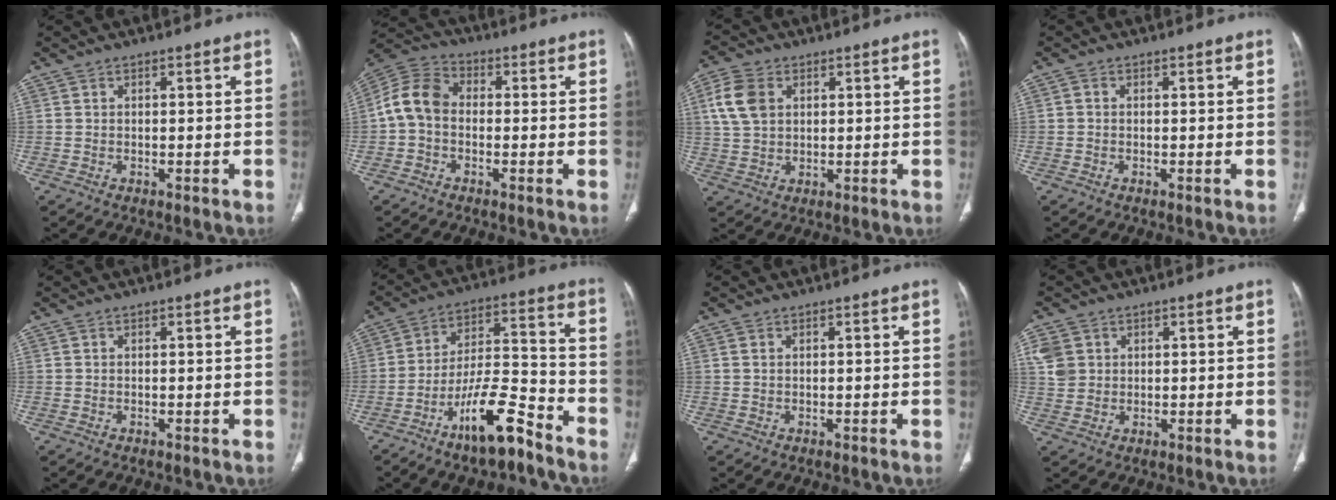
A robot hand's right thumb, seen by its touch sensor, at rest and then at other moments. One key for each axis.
{"total": 9.0, "fx": -0.7, "fy": 6.7, "fz": 5.9, "tx": -0.108, "ty": 0.026, "tz": -0.030}
{"total": 8.2, "fx": 2.5, "fy": 5.7, "fz": 5.3, "tx": -0.107, "ty": 0.002, "tz": 0.051}
{"total": 0.6, "fx": -0.1, "fy": 0.4, "fz": 0.4, "tx": -0.007, "ty": 0.000, "tz": -0.006}
{"total": 0.0}
{"total": 13.5, "fx": -9.3, "fy": 3.8, "fz": 9.0, "tx": -0.156, "ty": 0.080, "tz": -0.164}
{"total": 0.7, "fx": 0.4, "fy": 0.4, "fz": 0.4, "tx": -0.012, "ty": 0.006, "tz": 0.009}
{"total": 5.3, "fx": 1.9, "fy": 4.4, "fz": 2.3, "tx": -0.035, "ty": 0.001, "tz": 0.046}